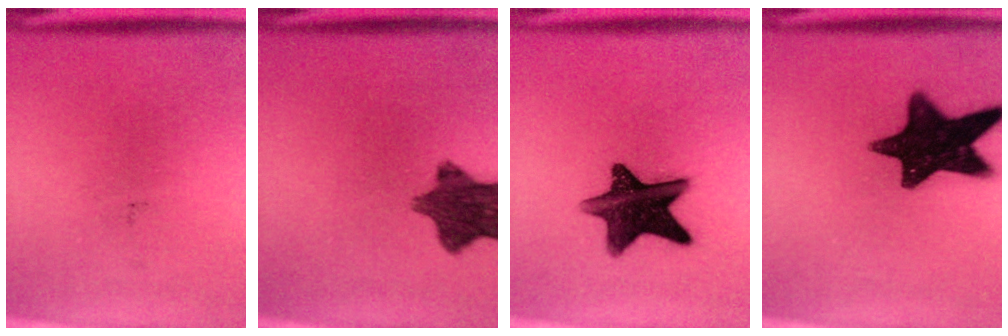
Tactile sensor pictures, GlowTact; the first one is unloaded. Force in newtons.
{"total": 10.2}
{"total": 13.5}
{"total": 14.9}